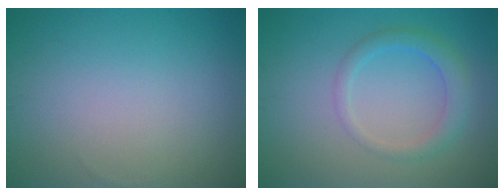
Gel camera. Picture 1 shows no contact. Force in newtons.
{"total": 2.6, "press": 2.6, "slide": 0.0}